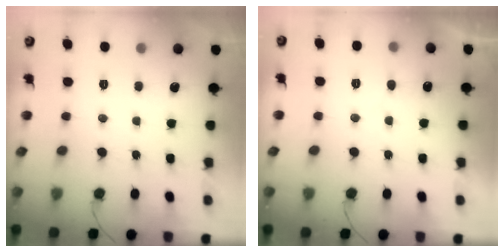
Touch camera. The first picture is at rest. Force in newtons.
{"total": 5.3, "press": 5.2, "slide": 0.5}